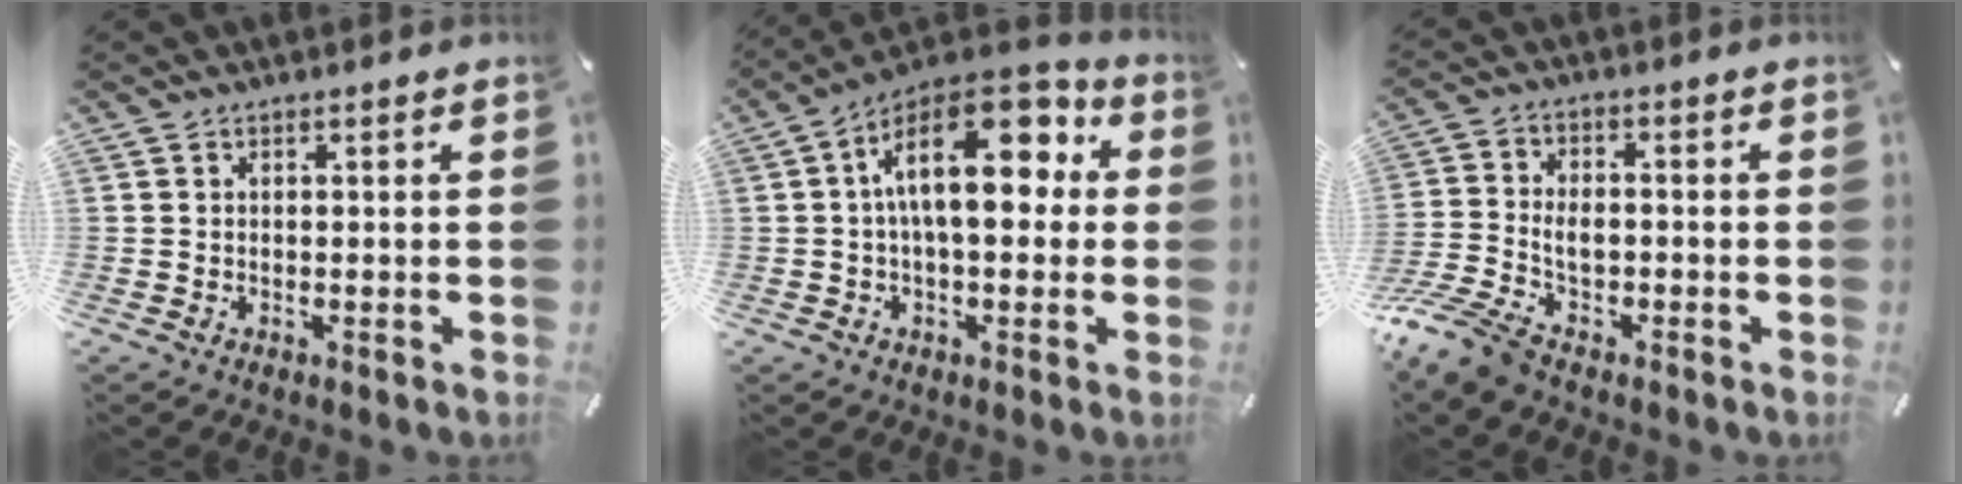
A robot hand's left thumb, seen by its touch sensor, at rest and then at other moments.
{"total": 17.3, "force": [4.2, 8.8, 14.4], "torque": [-0.219, -0.028, 0.069]}
{"total": 9.0, "force": [-4.7, 5.0, 5.7], "torque": [-0.134, 0.009, -0.090]}